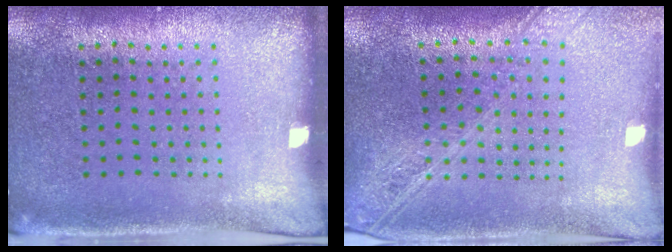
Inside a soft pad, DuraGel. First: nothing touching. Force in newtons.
{"total": 2.3, "press": 1.9, "slide": 1.2}